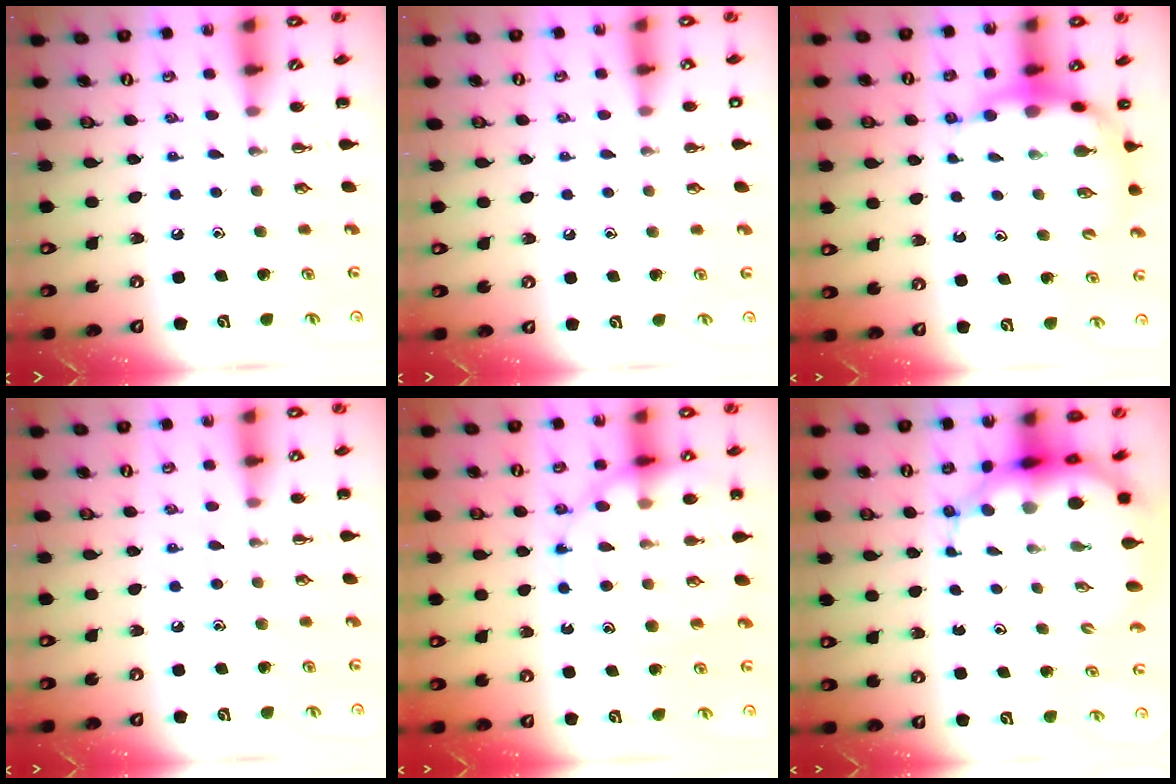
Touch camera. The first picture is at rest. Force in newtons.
{"total": 1.4, "press": 1.4, "slide": 0.1}
{"total": 7.7, "press": 7.5, "slide": 1.7}
{"total": 7.3, "press": 7.2, "slide": 1.6}
{"total": 18.1, "press": 17.9, "slide": 2.5}
{"total": 9.3, "press": 8.9, "slide": 2.8}